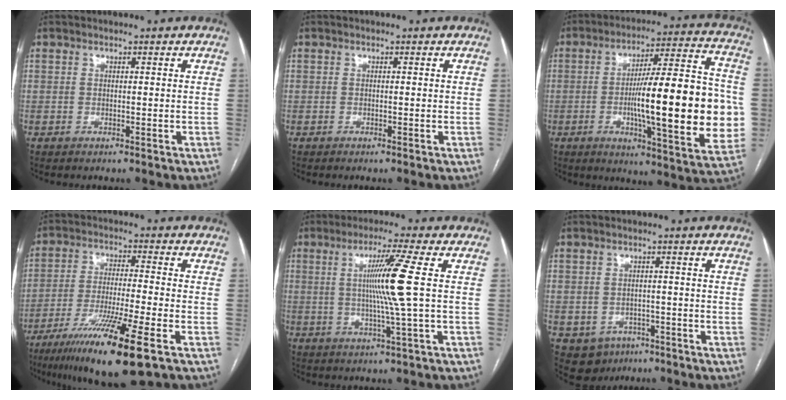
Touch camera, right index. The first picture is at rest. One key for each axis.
{"total": 0.0}
{"total": 23.1, "fx": -2.3, "fy": 3.4, "fz": 22.8, "tx": -0.295, "ty": 0.016, "tz": -0.029}
{"total": 15.2, "fx": -8.9, "fy": -0.1, "fz": 12.4, "tx": -0.225, "ty": -0.043, "tz": -0.154}
{"total": 8.7, "fx": 0.9, "fy": -2.3, "fz": 8.3, "tx": -0.154, "ty": -0.004, "tz": 0.026}
{"total": 5.7, "fx": -2.8, "fy": 4.8, "fz": 1.3, "tx": -0.021, "ty": 0.007, "tz": -0.030}